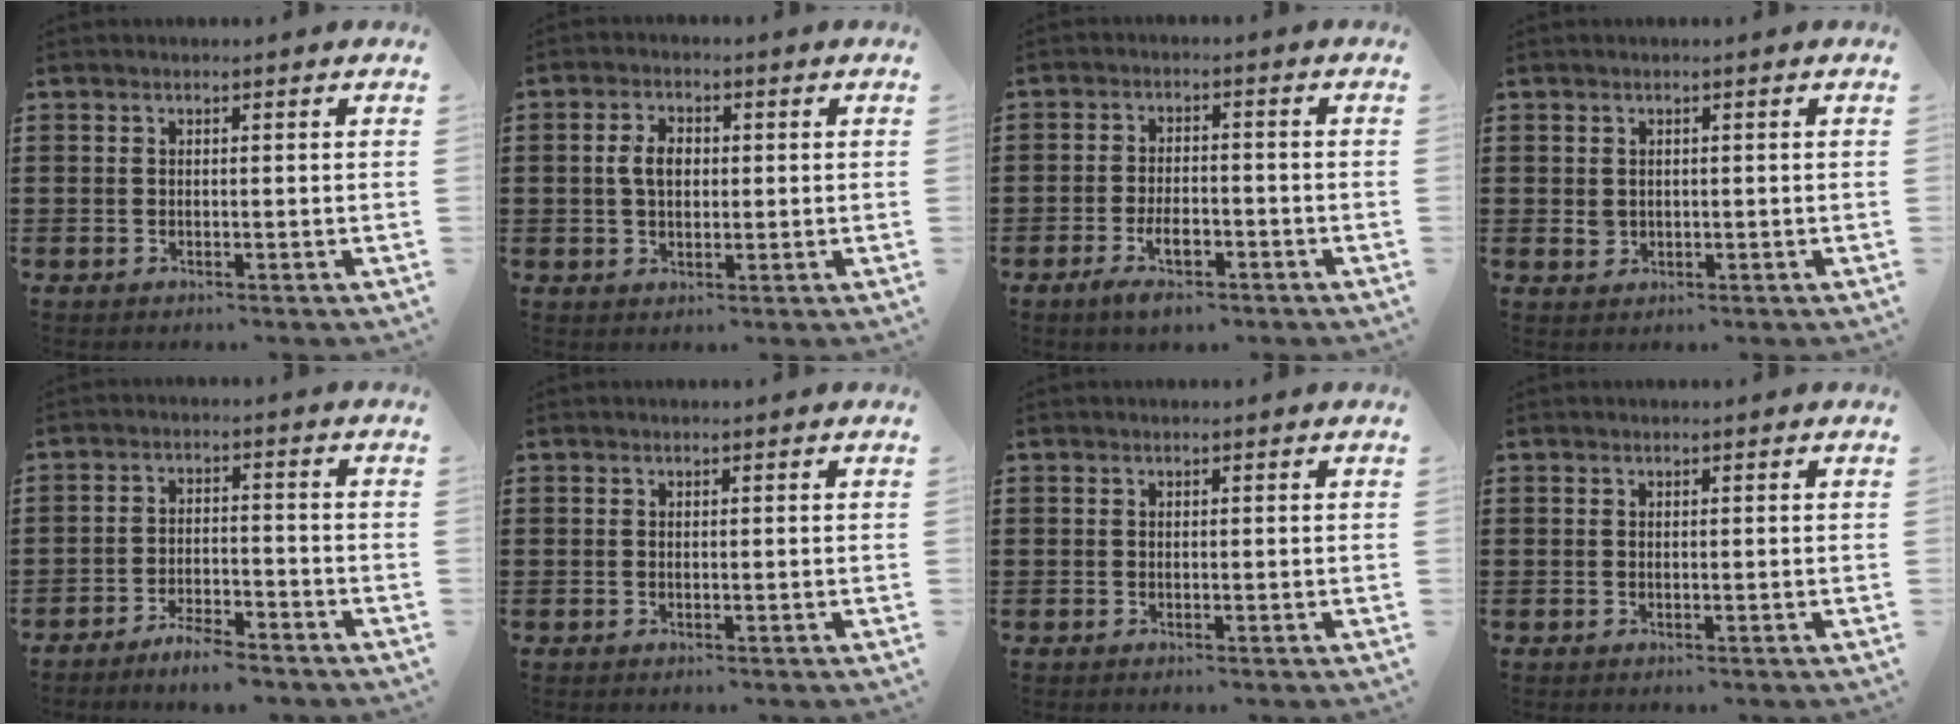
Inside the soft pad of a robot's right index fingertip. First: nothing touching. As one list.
[{"total": 4.0, "force": [0.3, 2.6, 3.1], "torque": [-0.065, 0.014, 0.003]}, {"total": 4.9, "force": [-2.8, 1.9, 3.6], "torque": [-0.072, 0.003, -0.053]}, {"total": 1.4, "force": [0.2, 1.2, 0.6], "torque": [-0.014, 0.007, 0.003]}, {"total": 4.4, "force": [-4.2, 0.4, 1.1], "torque": [-0.021, 0.007, -0.084]}, {"total": 0.0}, {"total": 0.0}, {"total": 0.0}]